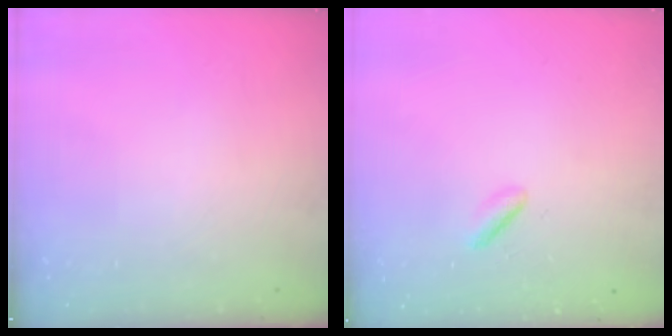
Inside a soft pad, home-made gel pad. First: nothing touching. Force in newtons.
{"total": 1.8, "press": 1.7, "slide": 0.7}